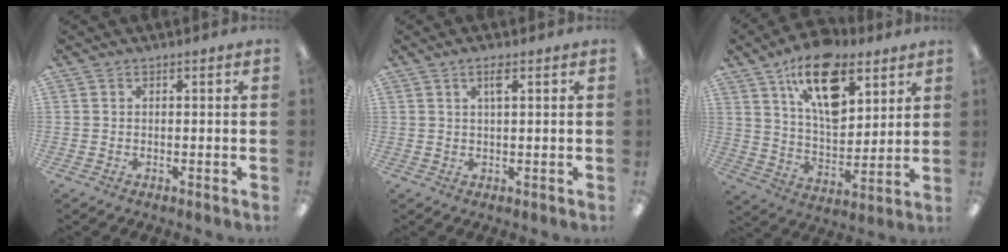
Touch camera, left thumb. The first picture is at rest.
{"total": 2.7, "force": [1.4, 0.7, 2.3], "torque": [-0.042, 0.003, 0.020]}
{"total": 18.5, "force": [10.6, 9.5, 11.9], "torque": [-0.184, -0.042, 0.181]}